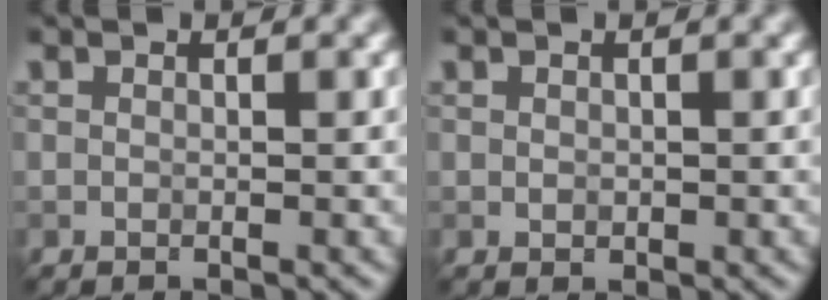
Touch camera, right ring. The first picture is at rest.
{"total": 0.7, "force": [0.2, 0.6, 0.3], "torque": [-0.004, -0.001, 0.001]}